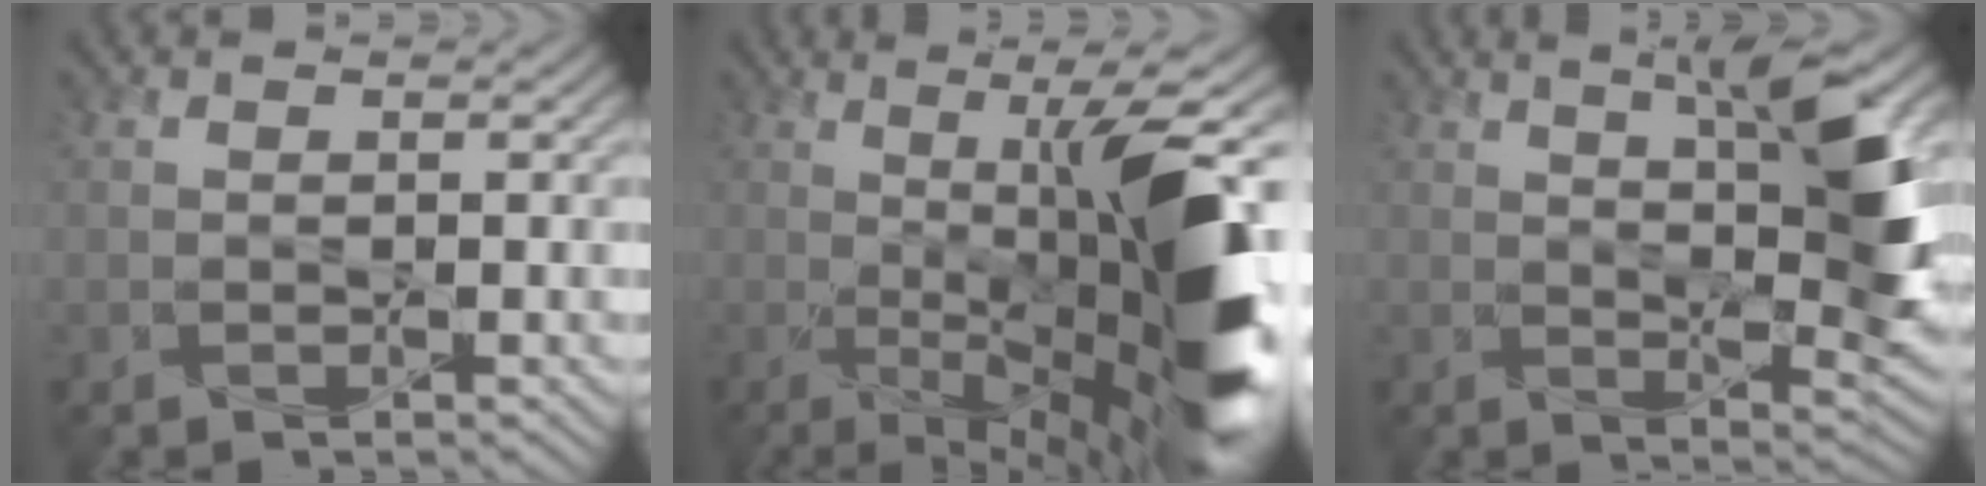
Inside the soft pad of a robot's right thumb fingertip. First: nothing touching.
{"total": 16.4, "force": [-1.6, 4.1, 15.8], "torque": [-0.227, -0.001, -0.012]}
{"total": 10.5, "force": [3.1, 2.6, 9.7], "torque": [-0.150, 0.000, 0.054]}